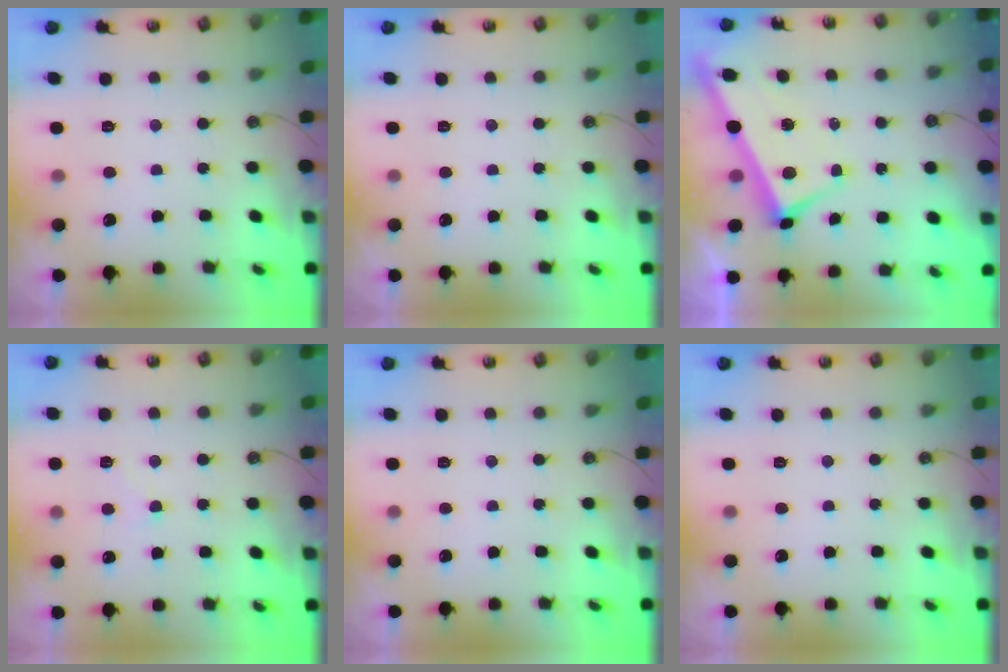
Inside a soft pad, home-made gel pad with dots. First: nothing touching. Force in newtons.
{"total": 0.0}
{"total": 2.8, "press": 2.7, "slide": 0.9}
{"total": 1.4, "press": 1.3, "slide": 0.4}
{"total": 0.0}
{"total": 0.0}